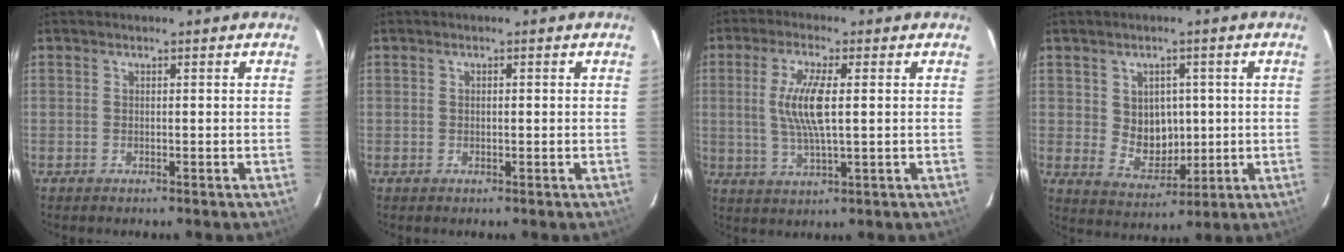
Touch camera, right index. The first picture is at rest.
{"total": 0.6, "force": [0.0, 0.3, 0.5], "torque": [-0.010, 0.003, 0.001]}
{"total": 8.4, "force": [0.9, 1.6, 8.2], "torque": [-0.161, -0.002, 0.019]}
{"total": 7.4, "force": [0.7, 6.4, 3.7], "torque": [-0.068, 0.002, 0.030]}